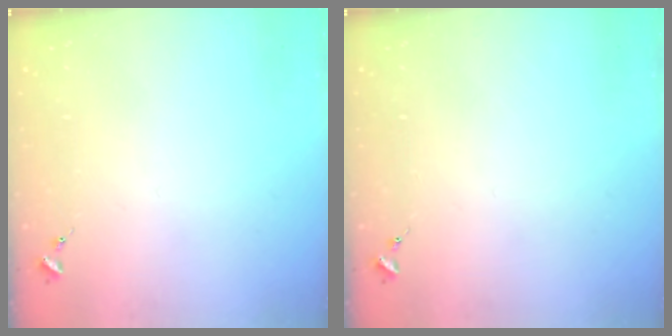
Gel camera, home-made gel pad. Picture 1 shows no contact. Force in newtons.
{"total": 0.0}